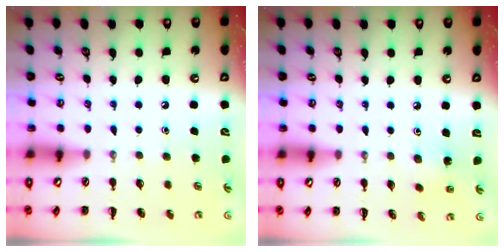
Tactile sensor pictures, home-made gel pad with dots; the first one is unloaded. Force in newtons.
{"total": 1.8, "press": 1.7, "slide": 0.6}